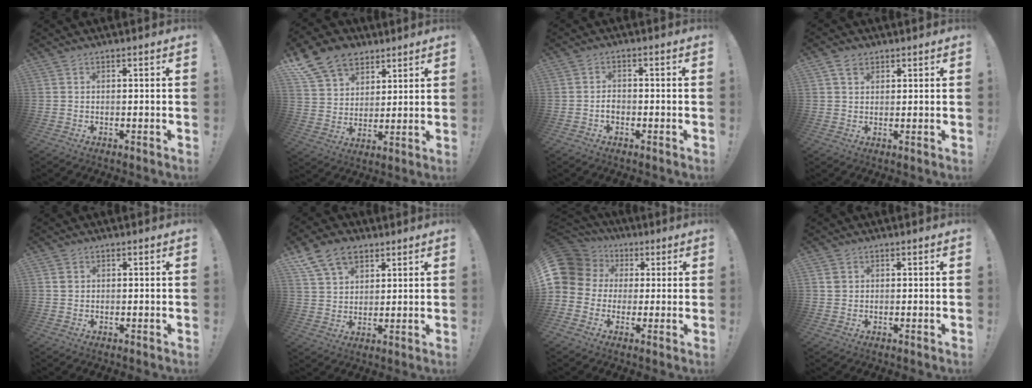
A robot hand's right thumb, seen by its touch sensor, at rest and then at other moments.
{"total": 14.7, "force": [9.2, 10.3, 5.2], "torque": [-0.095, -0.051, 0.180]}
{"total": 2.1, "force": [-1.1, 1.4, 1.2], "torque": [-0.022, 0.008, -0.019]}
{"total": 3.7, "force": [2.3, 2.5, 1.6], "torque": [-0.027, -0.003, 0.042]}
{"total": 1.4, "force": [0.6, 1.3, 0.2], "torque": [0.002, 0.003, 0.009]}
{"total": 11.5, "force": [6.9, 7.7, 5.2], "torque": [-0.088, -0.028, 0.135]}
{"total": 10.8, "force": [1.6, 9.7, 4.5], "torque": [-0.085, -0.001, 0.034]}
{"total": 1.8, "force": [0.7, 1.6, 0.5], "torque": [-0.004, 0.001, 0.013]}